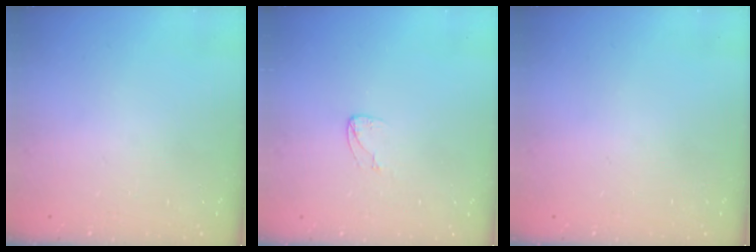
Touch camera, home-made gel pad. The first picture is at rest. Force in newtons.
{"total": 3.9, "press": 3.8, "slide": 0.2}
{"total": 0.0}